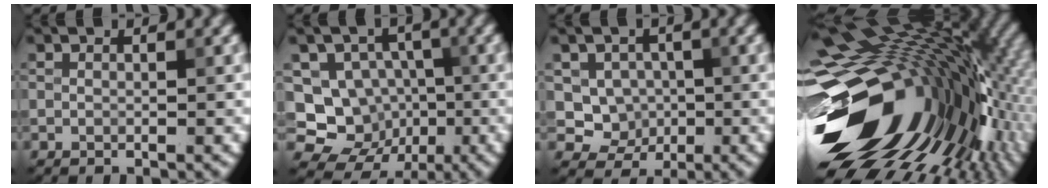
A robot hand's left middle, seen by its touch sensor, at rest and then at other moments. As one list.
[{"total": 10.2, "force": [-2.4, 9.3, 3.6], "torque": [-0.066, 0.006, -0.052]}, {"total": 3.5, "force": [0.1, 3.2, 1.3], "torque": [-0.020, -0.006, -0.003]}, {"total": 20.6, "force": [-2.2, 12.7, 16.0], "torque": [-0.284, -0.041, -0.019]}]